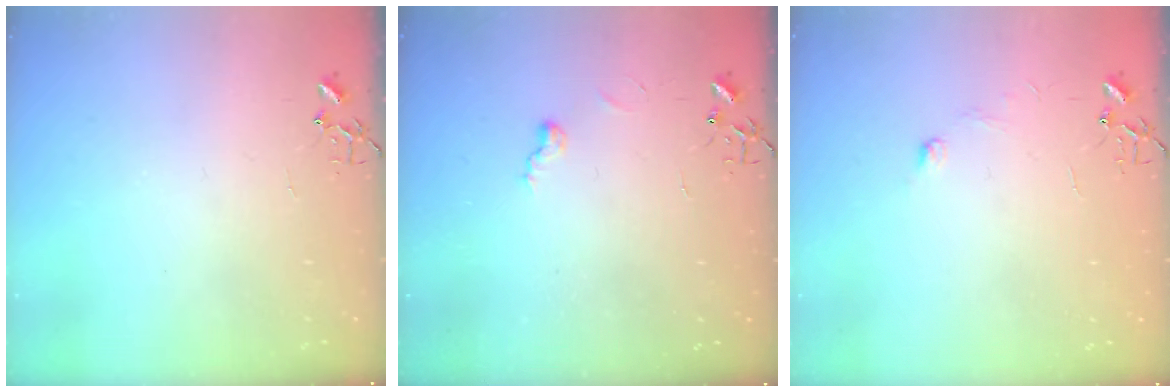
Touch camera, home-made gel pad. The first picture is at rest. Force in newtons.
{"total": 5.9, "press": 5.9, "slide": 0.4}
{"total": 5.6, "press": 5.6, "slide": 0.7}